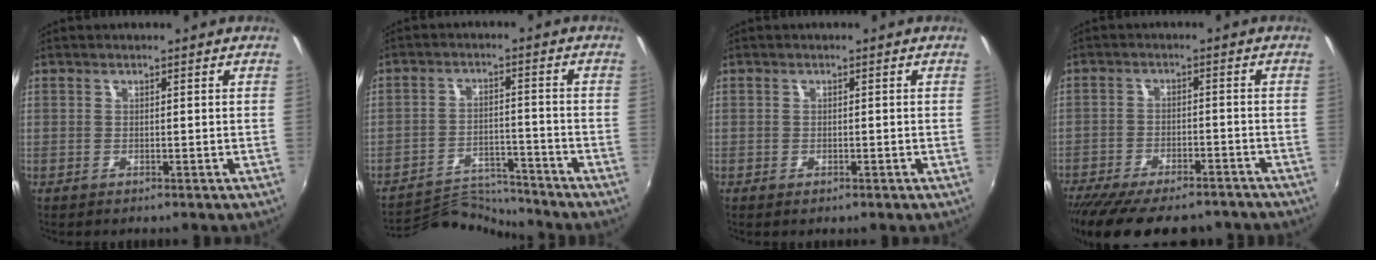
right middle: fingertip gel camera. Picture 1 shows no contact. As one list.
[{"total": 9.4, "force": [-9.4, 0.1, 0.4], "torque": [-0.033, 0.006, -0.161]}, {"total": 0.9, "force": [-0.5, 0.5, 0.5], "torque": [-0.008, -0.004, -0.011]}, {"total": 19.3, "force": [-15.8, 6.1, 9.3], "torque": [-0.191, -0.036, -0.227]}]